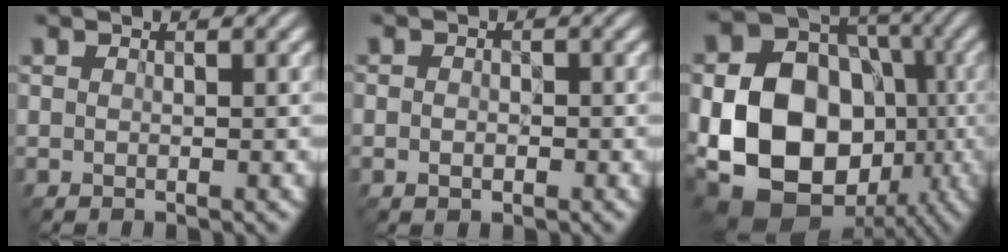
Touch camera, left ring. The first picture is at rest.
{"total": 1.3, "force": [-0.4, 1.0, 0.8], "torque": [-0.010, -0.001, -0.006]}
{"total": 16.8, "force": [-3.5, 12.7, 10.4], "torque": [-0.185, -0.010, -0.058]}